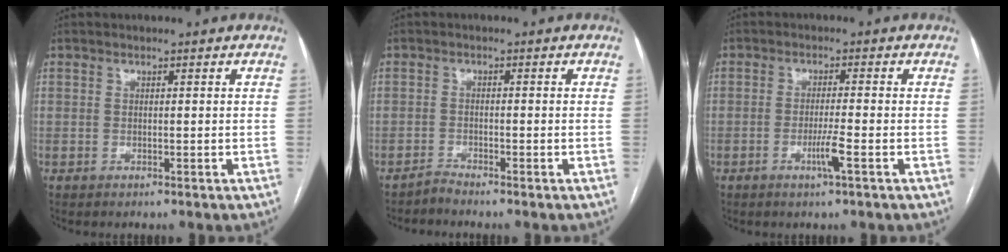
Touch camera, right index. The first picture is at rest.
{"total": 1.4, "force": [-1.3, -0.4, -0.3], "torque": [0.009, -0.006, -0.025]}
{"total": 3.5, "force": [-1.5, -0.5, 3.1], "torque": [-0.060, -0.007, -0.031]}